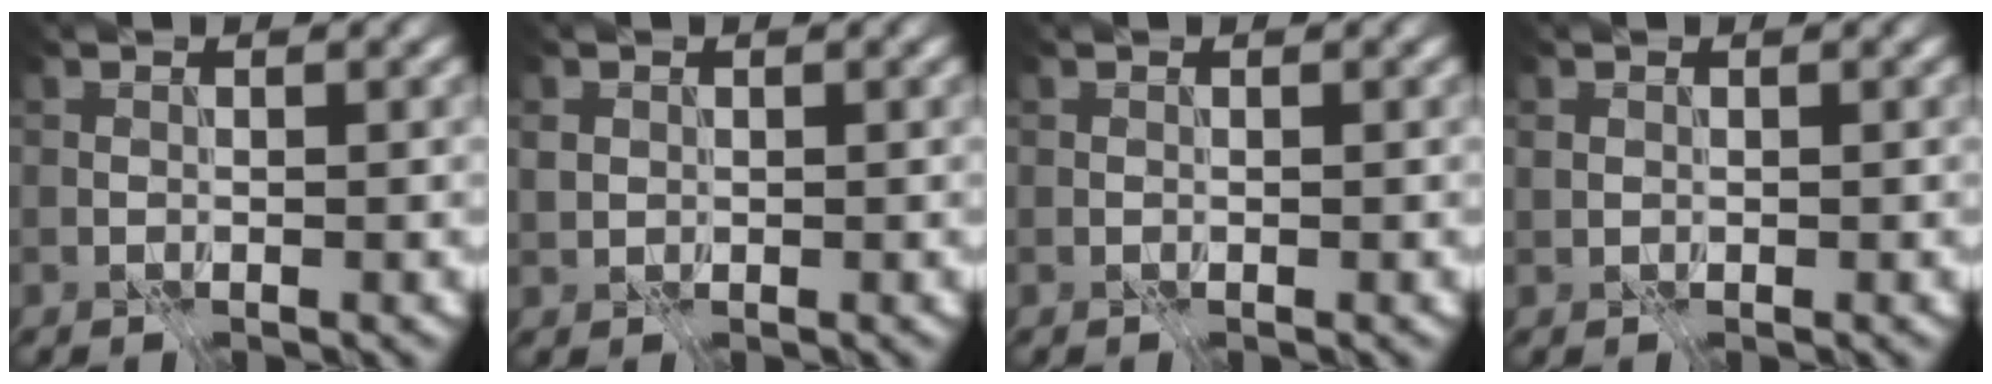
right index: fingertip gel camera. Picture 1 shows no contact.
{"total": 1.1, "force": [0.1, 1.0, 0.3], "torque": [-0.013, -0.004, 0.003]}
{"total": 0.0}
{"total": 0.5, "force": [0.1, 0.5, 0.2], "torque": [-0.008, -0.002, 0.003]}